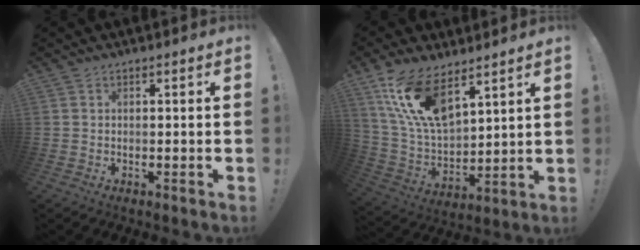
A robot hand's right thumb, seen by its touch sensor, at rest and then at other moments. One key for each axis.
{"total": 16.4, "fx": 10.6, "fy": 7.0, "fz": 10.4, "tx": -0.216, "ty": -0.065, "tz": 0.194}